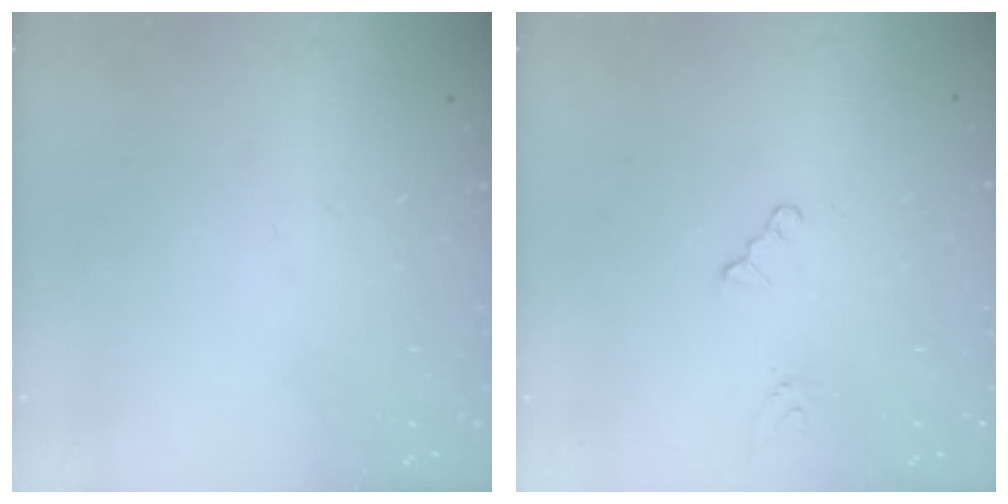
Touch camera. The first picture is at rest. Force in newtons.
{"total": 0.8, "press": 0.8, "slide": 0.1}